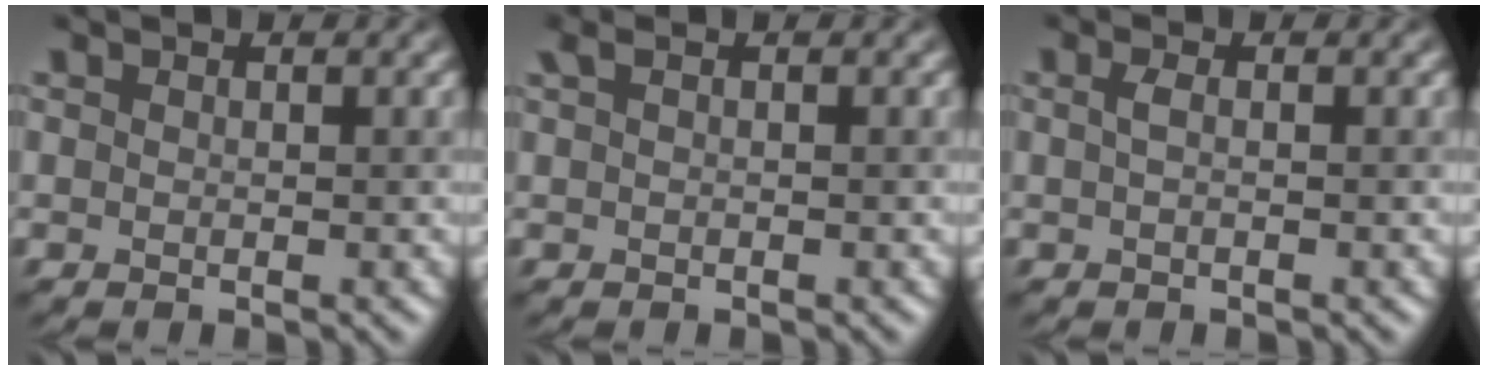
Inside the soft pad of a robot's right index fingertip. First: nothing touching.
{"total": 0.9, "force": [0.4, 0.2, 0.8], "torque": [-0.021, 0.005, 0.007]}
{"total": 0.9, "force": [0.1, 0.2, 0.9], "torque": [-0.021, 0.002, 0.001]}